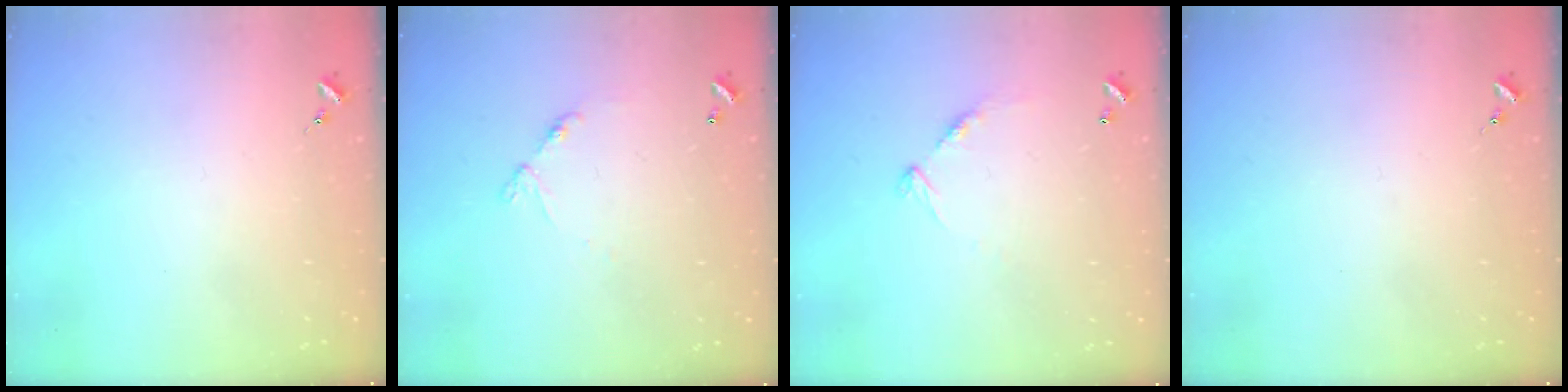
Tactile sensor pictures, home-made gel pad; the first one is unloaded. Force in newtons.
{"total": 6.8, "press": 6.8, "slide": 0.5}
{"total": 8.8, "press": 8.8, "slide": 0.7}
{"total": 0.0}